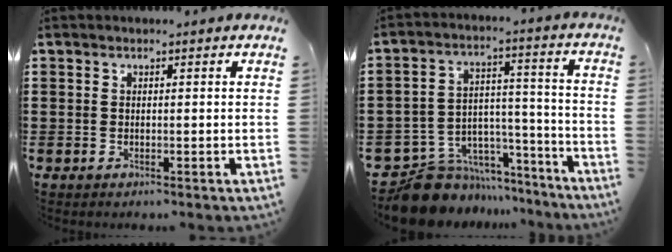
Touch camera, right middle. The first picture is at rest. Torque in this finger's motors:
{"motor_torque": [0.02, 0.02, 0.05, 0.02]}